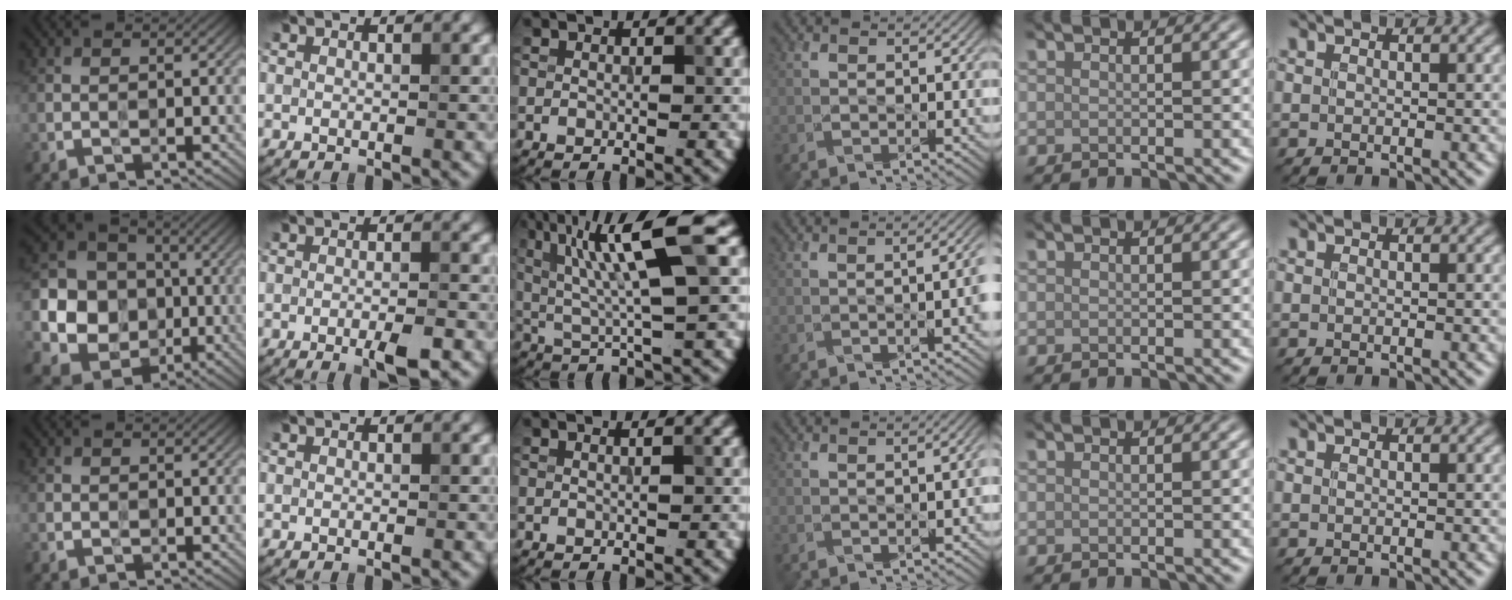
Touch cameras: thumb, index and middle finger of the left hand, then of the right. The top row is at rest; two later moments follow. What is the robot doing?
{"motion": "wipe", "object": "measuring cup"}